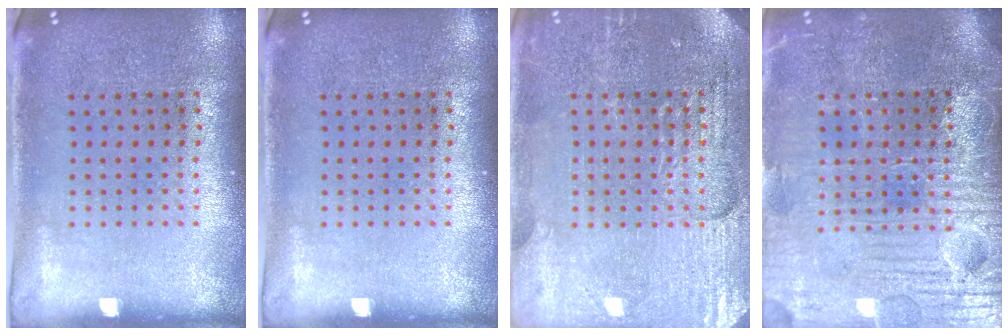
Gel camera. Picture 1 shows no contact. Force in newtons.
{"total": 0.0}
{"total": 3.7, "press": 3.5, "slide": 1.0}
{"total": 3.9, "press": 3.7, "slide": 1.1}